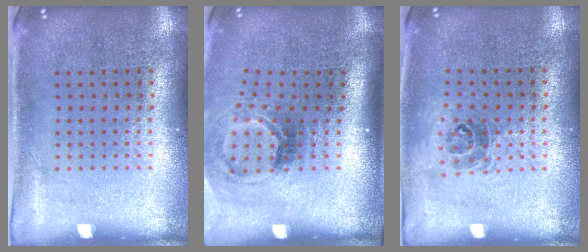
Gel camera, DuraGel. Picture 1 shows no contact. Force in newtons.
{"total": 1.9, "press": 1.2, "slide": 1.4}
{"total": 1.0, "press": 0.9, "slide": 0.5}